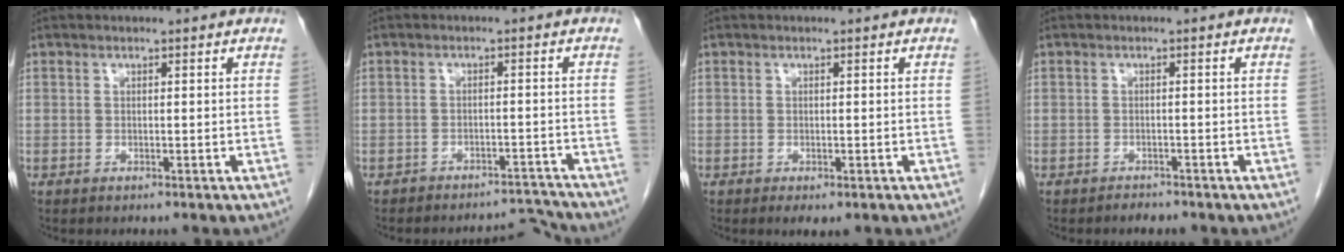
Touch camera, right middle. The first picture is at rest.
{"total": 4.2, "force": [-4.1, 0.6, -1.0], "torque": [0.026, 0.020, -0.059]}
{"total": 1.9, "force": [-1.0, 0.8, 1.3], "torque": [-0.018, -0.003, -0.007]}
{"total": 1.2, "force": [-1.1, 0.4, 0.1], "torque": [-0.008, -0.001, -0.017]}